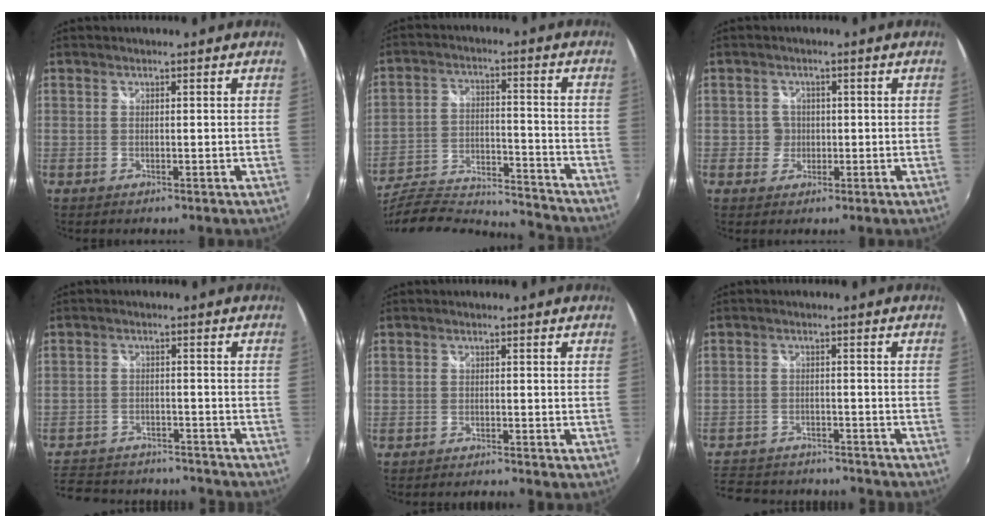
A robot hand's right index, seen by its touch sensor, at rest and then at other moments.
{"total": 23.9, "force": [-20.6, 6.0, 10.5], "torque": [-0.209, -0.029, -0.309]}
{"total": 2.8, "force": [-0.3, 2.8, 0.1], "torque": [0.001, 0.005, -0.004]}
{"total": 18.3, "force": [-15.1, 7.9, 6.6], "torque": [-0.166, 0.023, -0.210]}
{"total": 1.7, "force": [-1.7, -0.1, 0.2], "torque": [-0.010, -0.011, -0.035]}
{"total": 17.2, "force": [-14.2, 7.5, 6.1], "torque": [-0.159, 0.022, -0.202]}